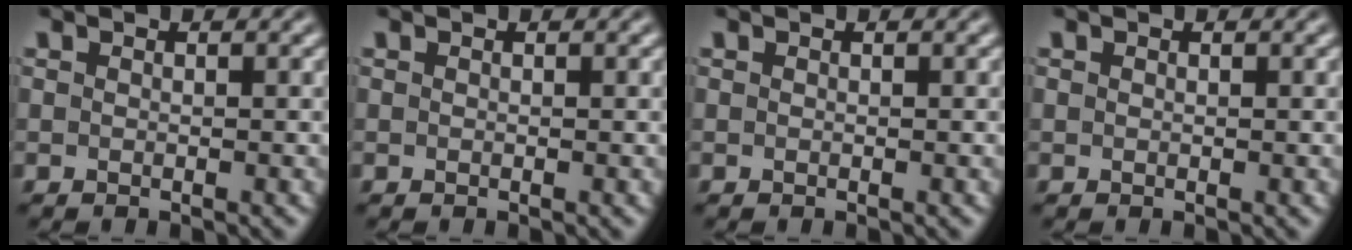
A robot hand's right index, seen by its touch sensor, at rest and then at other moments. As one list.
[{"total": 0.0}, {"total": 0.0}, {"total": 0.0}]